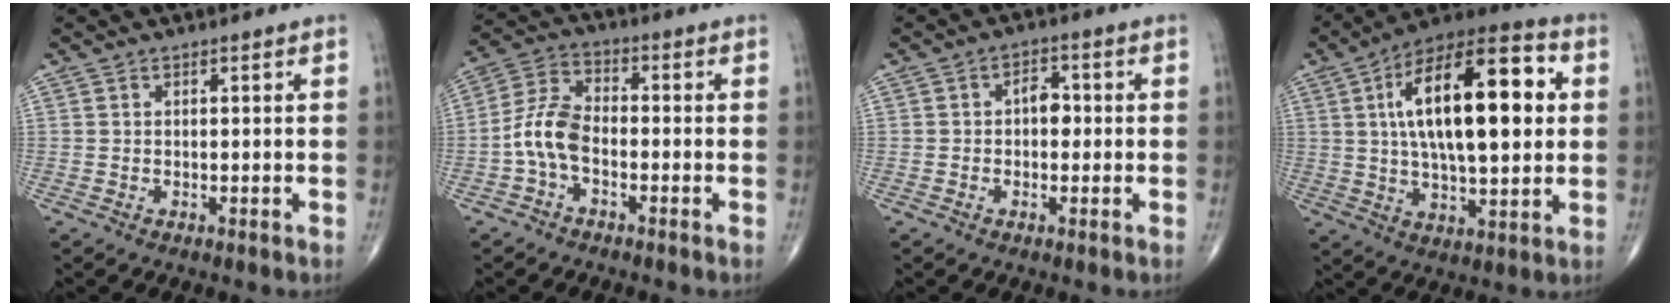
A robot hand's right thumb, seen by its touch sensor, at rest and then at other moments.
{"total": 7.6, "force": [-2.3, 4.2, 5.8], "torque": [-0.119, 0.030, -0.056]}
{"total": 3.7, "force": [0.0, 2.4, 2.7], "torque": [-0.024, 0.014, -0.005]}
{"total": 23.5, "force": [4.3, 9.5, 21.0], "torque": [-0.332, 0.012, 0.061]}